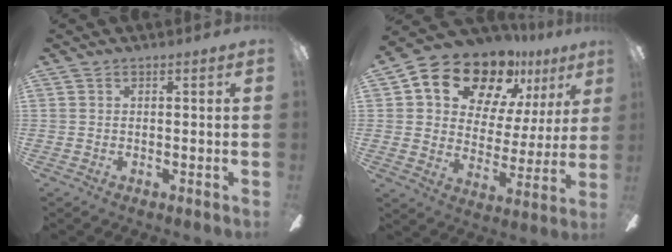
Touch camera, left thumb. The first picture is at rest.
{"total": 17.4, "force": [12.7, 9.2, 7.7], "torque": [-0.137, -0.084, 0.225]}